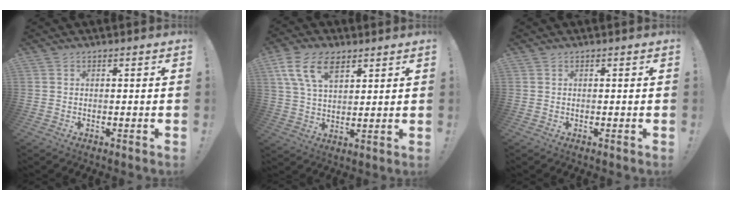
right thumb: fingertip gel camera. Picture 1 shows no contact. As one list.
[{"total": 11.9, "force": [6.5, 6.8, 7.2], "torque": [-0.142, -0.008, 0.124]}, {"total": 0.0}]